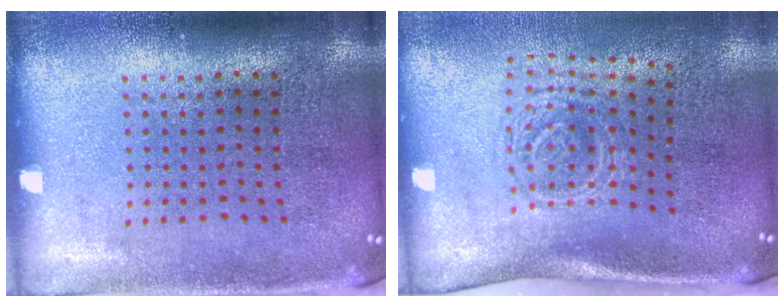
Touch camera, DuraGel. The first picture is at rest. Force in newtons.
{"total": 1.8, "press": 1.3, "slide": 1.3}